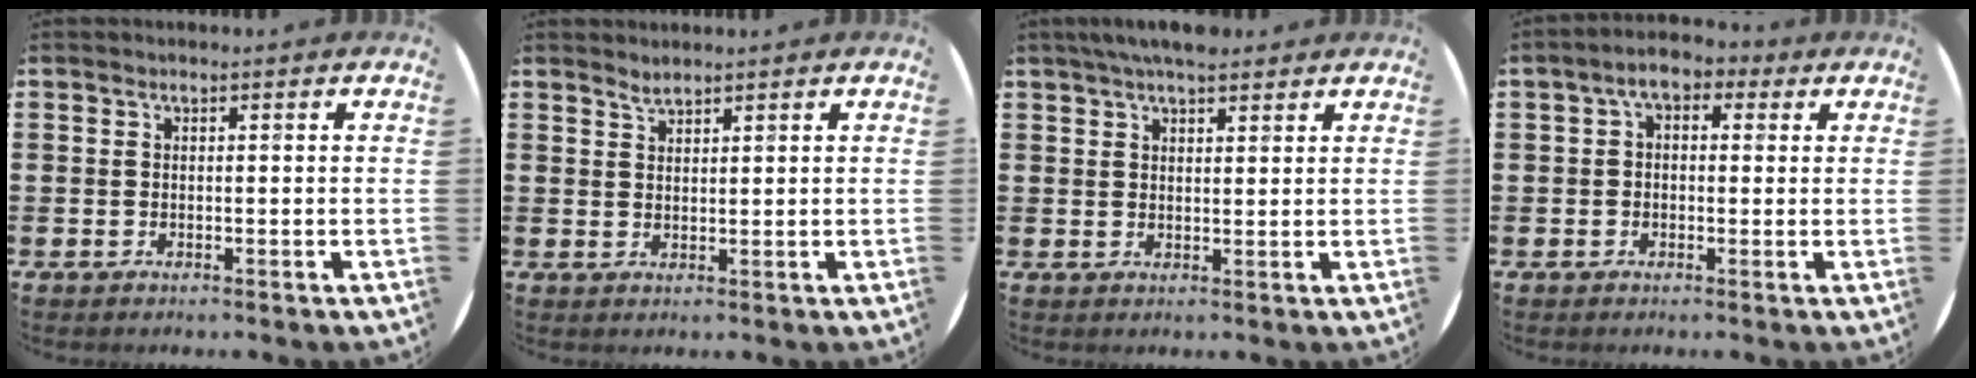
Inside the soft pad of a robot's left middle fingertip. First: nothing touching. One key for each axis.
{"total": 1.6, "fx": 1.6, "fy": 0.1, "fz": 0.0, "tx": -0.001, "ty": 0.001, "tz": 0.029}
{"total": 4.0, "fx": 3.5, "fy": 1.0, "fz": 1.7, "tx": -0.041, "ty": -0.002, "tz": 0.064}
{"total": 4.4, "fx": 2.3, "fy": 2.2, "fz": 2.9, "tx": -0.054, "ty": 0.007, "tz": 0.039}